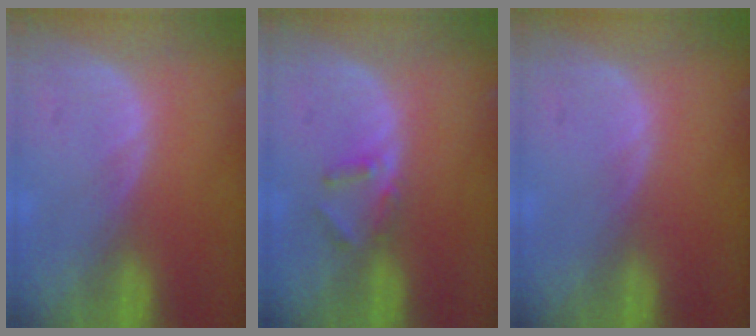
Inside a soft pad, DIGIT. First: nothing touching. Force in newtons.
{"total": 2.9, "press": 2.6, "slide": 1.1}
{"total": 0.0}